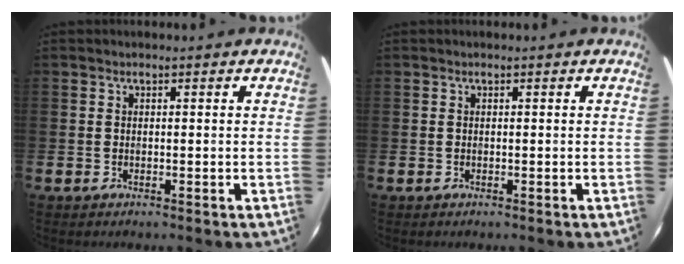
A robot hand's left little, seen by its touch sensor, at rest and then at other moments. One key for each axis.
{"total": 0.0}